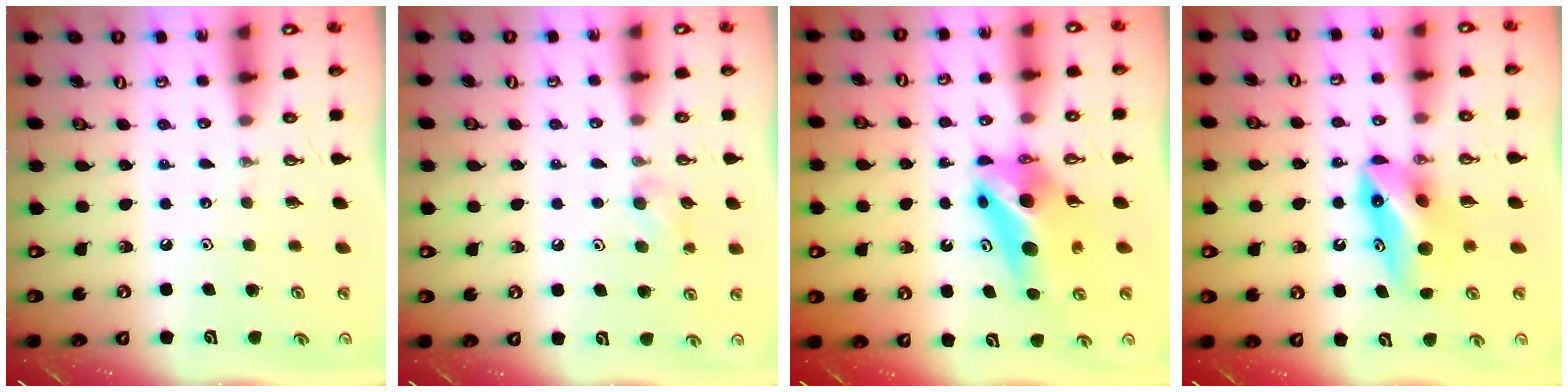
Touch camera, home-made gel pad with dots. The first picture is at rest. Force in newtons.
{"total": 9.9, "press": 6.3, "slide": 7.7}
{"total": 7.9, "press": 7.9, "slide": 1.1}
{"total": 10.7, "press": 8.6, "slide": 6.3}